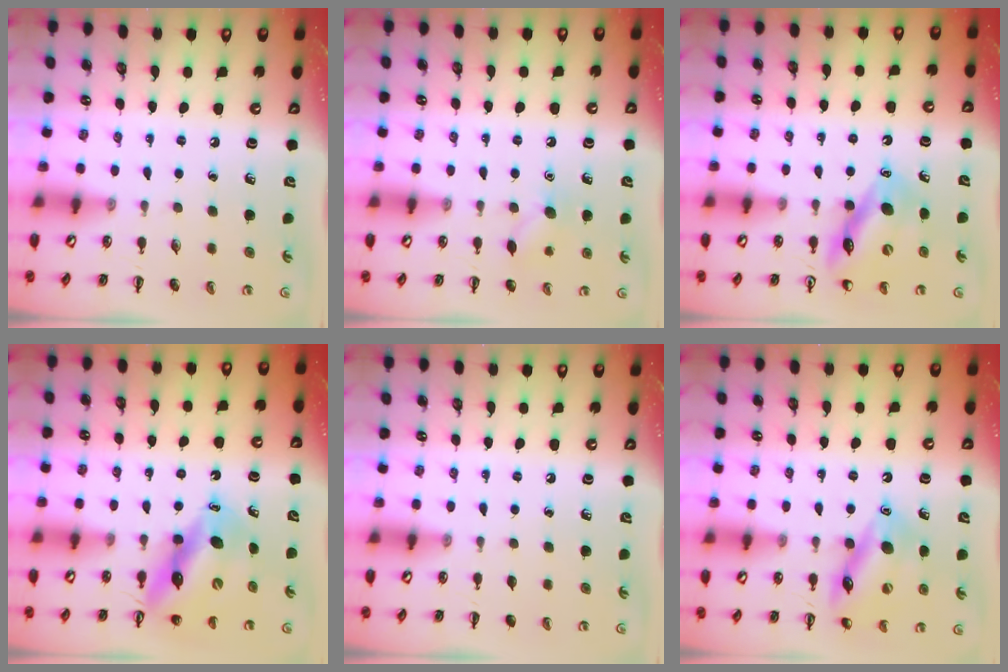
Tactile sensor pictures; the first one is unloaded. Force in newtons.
{"total": 7.1, "press": 6.9, "slide": 1.4}
{"total": 11.0, "press": 10.4, "slide": 3.5}
{"total": 12.0, "press": 11.4, "slide": 3.7}
{"total": 0.0}
{"total": 15.0, "press": 14.8, "slide": 2.5}